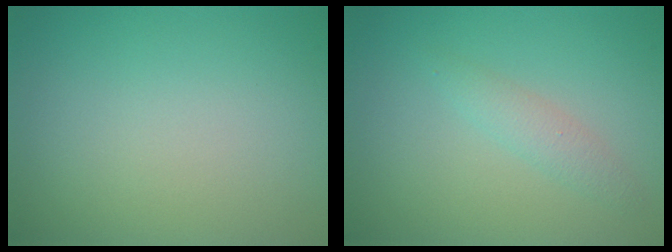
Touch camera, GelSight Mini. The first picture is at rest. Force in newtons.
{"total": 1.6, "press": 1.6, "slide": 0.0}